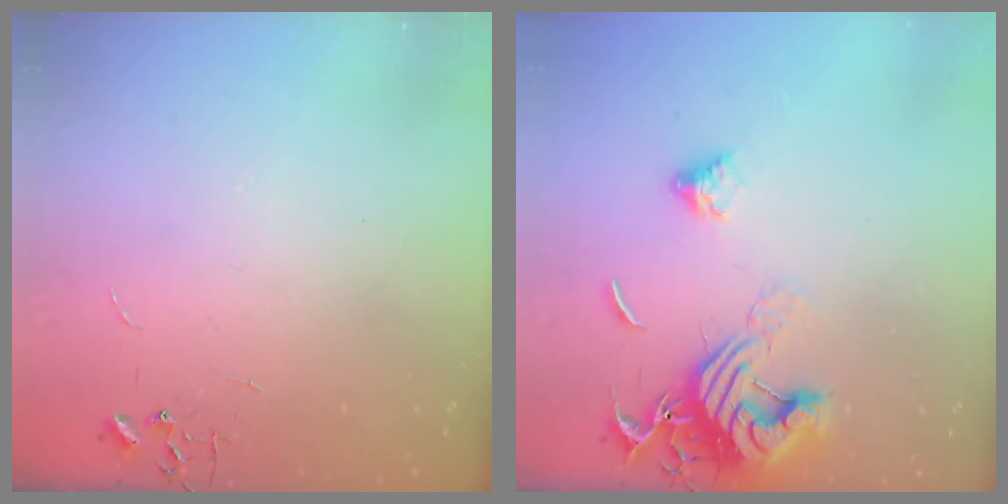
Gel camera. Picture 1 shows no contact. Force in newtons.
{"total": 14.3, "press": 14.2, "slide": 1.7}